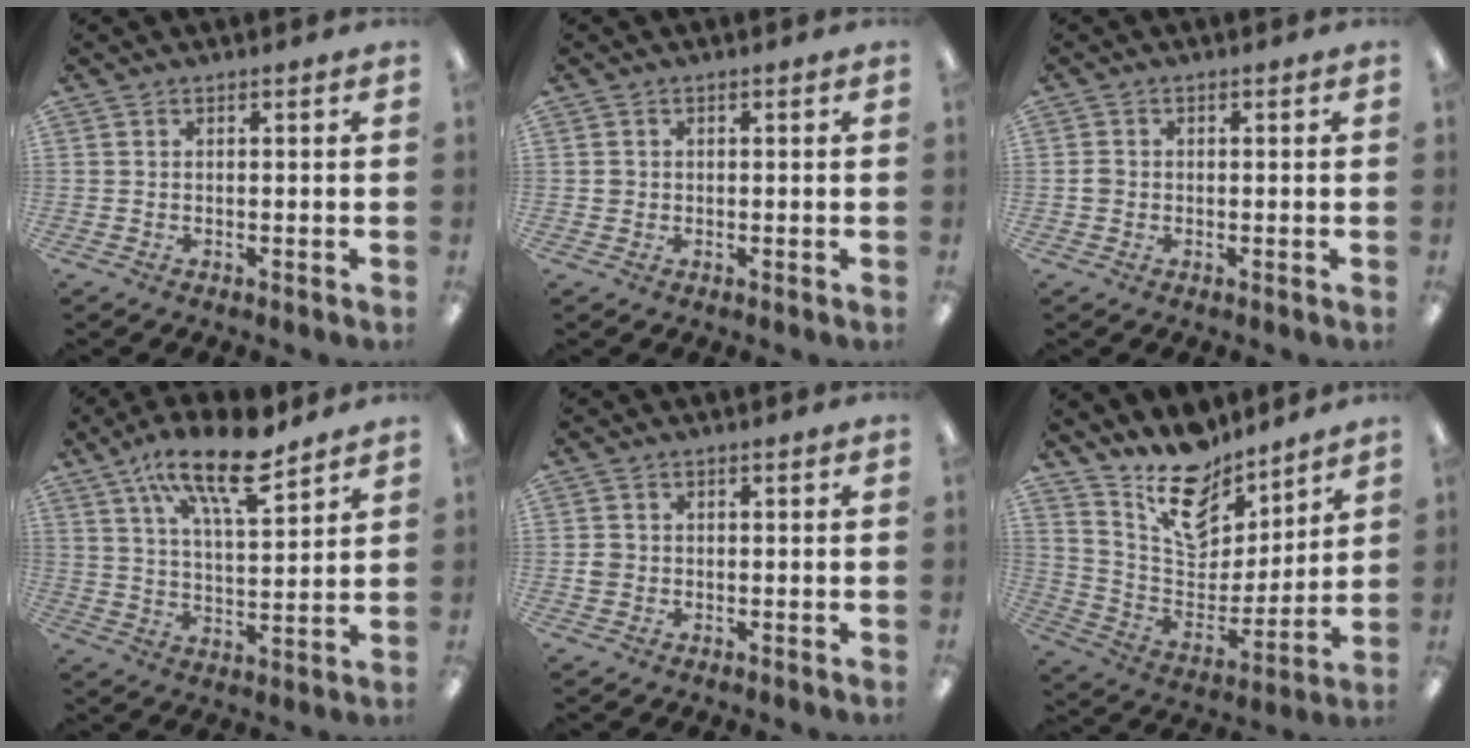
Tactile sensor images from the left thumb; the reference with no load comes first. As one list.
[{"total": 1.1, "force": [0.0, 1.1, 0.2], "torque": [-0.004, 0.006, -0.001]}, {"total": 1.6, "force": [0.0, 1.5, 0.3], "torque": [0.002, 0.002, -0.004]}, {"total": 16.5, "force": [11.0, 5.6, 11.0], "torque": [-0.184, -0.051, 0.183]}, {"total": 1.9, "force": [-0.2, 1.8, 0.5], "torque": [-0.009, 0.004, -0.005]}, {"total": 16.4, "force": [12.8, 8.3, 6.2], "torque": [-0.110, -0.092, 0.232]}]